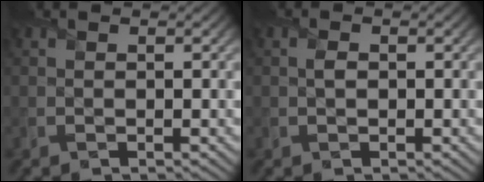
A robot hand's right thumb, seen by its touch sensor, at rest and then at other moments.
{"total": 0.8, "force": [0.0, 0.5, 0.5], "torque": [-0.010, 0.000, 0.000]}